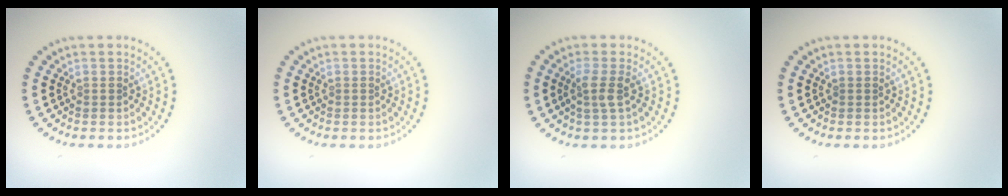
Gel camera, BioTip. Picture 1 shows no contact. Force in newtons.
{"total": 0.0}
{"total": 1.9, "press": 1.5, "slide": 1.2}
{"total": 0.0}